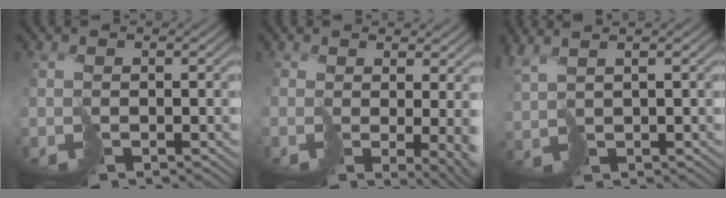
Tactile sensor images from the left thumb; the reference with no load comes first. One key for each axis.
{"total": 4.9, "fx": -0.6, "fy": 1.1, "fz": 4.8, "tx": -0.071, "ty": -0.023, "tz": 0.010}
{"total": 3.1, "fx": 2.1, "fy": 0.0, "fz": 2.3, "tx": -0.072, "ty": -0.001, "tz": 0.046}